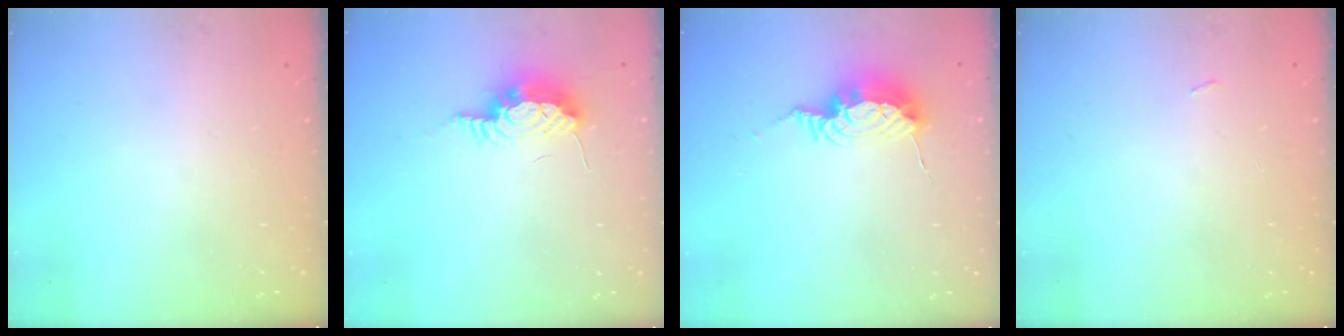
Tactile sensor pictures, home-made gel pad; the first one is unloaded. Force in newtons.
{"total": 8.5, "press": 8.4, "slide": 1.6}
{"total": 8.6, "press": 8.6, "slide": 0.9}
{"total": 2.8, "press": 2.4, "slide": 1.4}